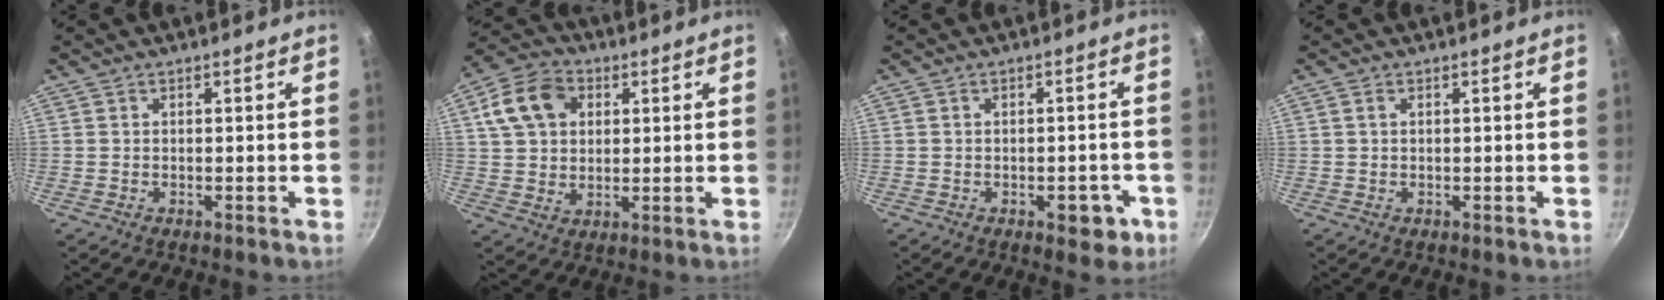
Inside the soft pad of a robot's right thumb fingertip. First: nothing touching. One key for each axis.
{"total": 11.8, "fx": 3.6, "fy": 8.9, "fz": 6.8, "tx": -0.108, "ty": 0.006, "tz": 0.055}
{"total": 5.1, "fx": -2.0, "fy": 2.8, "fz": 3.7, "tx": -0.023, "ty": 0.014, "tz": -0.019}
{"total": 0.8, "fx": 0.3, "fy": 0.4, "fz": 0.6, "tx": -0.010, "ty": 0.002, "tz": 0.005}